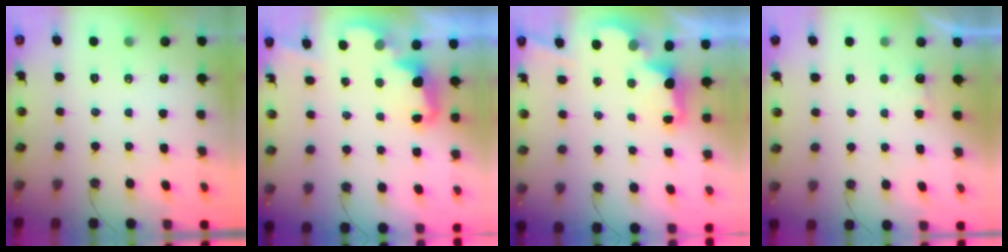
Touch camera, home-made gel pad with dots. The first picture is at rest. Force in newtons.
{"total": 3.4, "press": 3.3, "slide": 0.8}
{"total": 2.5, "press": 2.3, "slide": 0.8}
{"total": 2.1, "press": 1.9, "slide": 0.8}